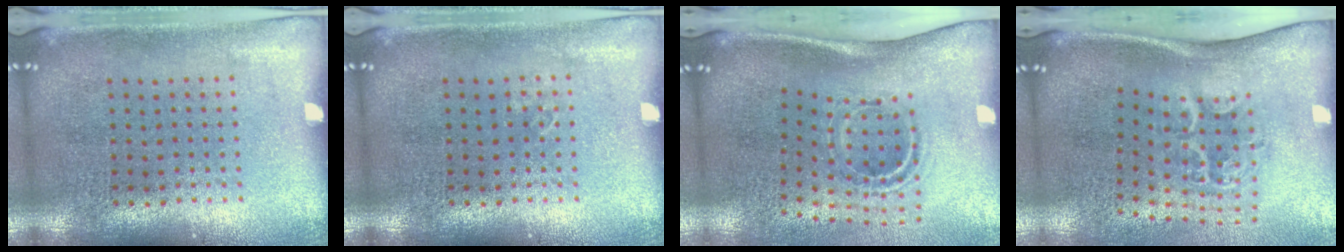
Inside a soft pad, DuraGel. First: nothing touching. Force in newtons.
{"total": 0.5, "press": 0.5, "slide": 0.0}
{"total": 2.2, "press": 1.2, "slide": 1.8}
{"total": 2.2, "press": 1.4, "slide": 1.7}